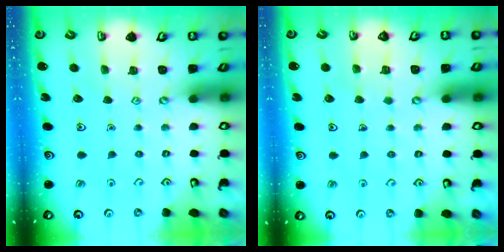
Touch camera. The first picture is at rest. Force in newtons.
{"total": 3.7, "press": 3.7, "slide": 0.2}